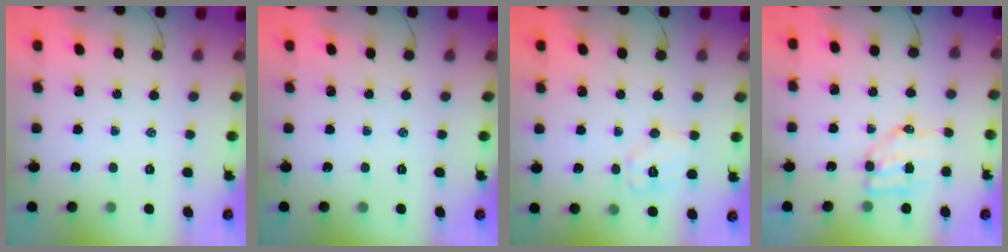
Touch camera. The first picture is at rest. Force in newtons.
{"total": 0.0}
{"total": 8.0, "press": 8.0, "slide": 0.6}
{"total": 6.4, "press": 6.3, "slide": 0.8}